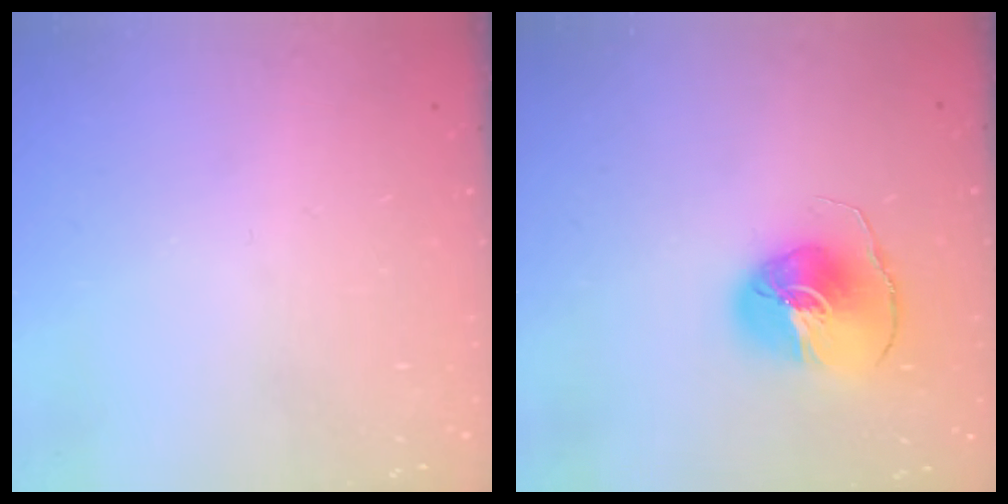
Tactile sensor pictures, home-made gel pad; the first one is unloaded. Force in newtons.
{"total": 8.7, "press": 8.7, "slide": 0.6}